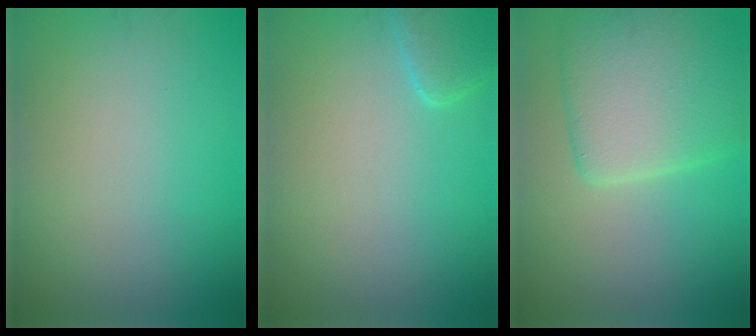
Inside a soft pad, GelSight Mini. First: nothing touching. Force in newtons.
{"total": 2.1, "press": 2.1, "slide": 0.2}
{"total": 7.2, "press": 7.2, "slide": 0.4}